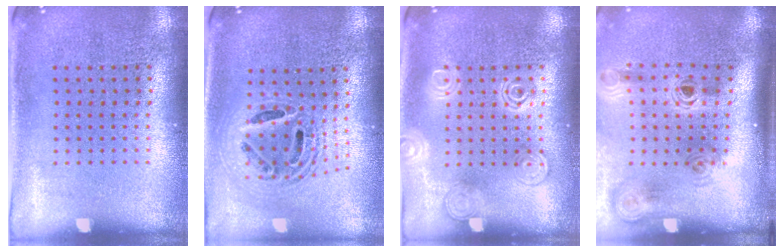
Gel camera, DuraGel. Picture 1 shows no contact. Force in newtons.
{"total": 2.0, "press": 1.6, "slide": 1.2}
{"total": 2.5, "press": 2.4, "slide": 0.4}
{"total": 1.6, "press": 1.3, "slide": 1.0}